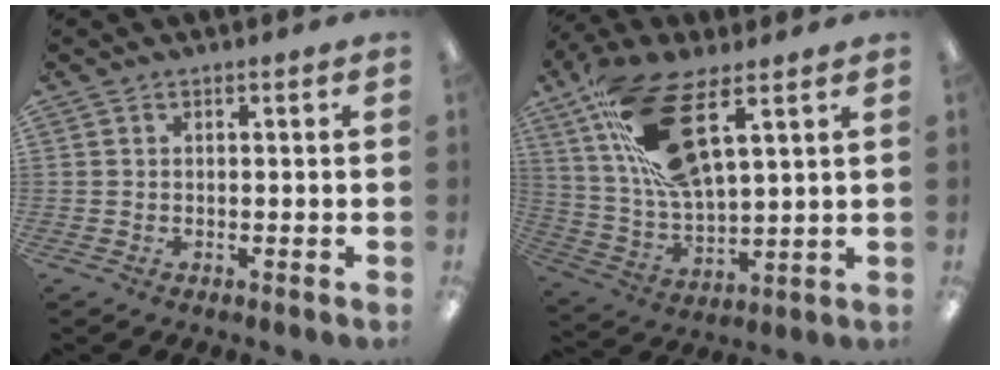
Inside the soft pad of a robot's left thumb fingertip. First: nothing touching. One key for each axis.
{"total": 19.2, "fx": 10.6, "fy": 7.4, "fz": 14.2, "tx": -0.282, "ty": -0.036, "tz": 0.186}